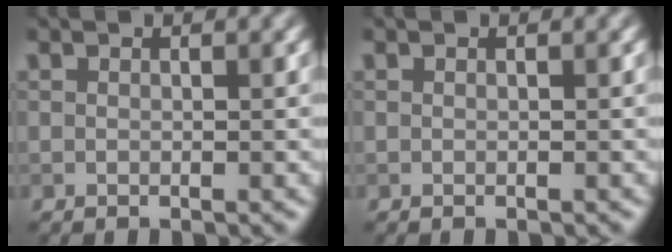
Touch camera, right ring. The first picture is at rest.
{"total": 0.0}